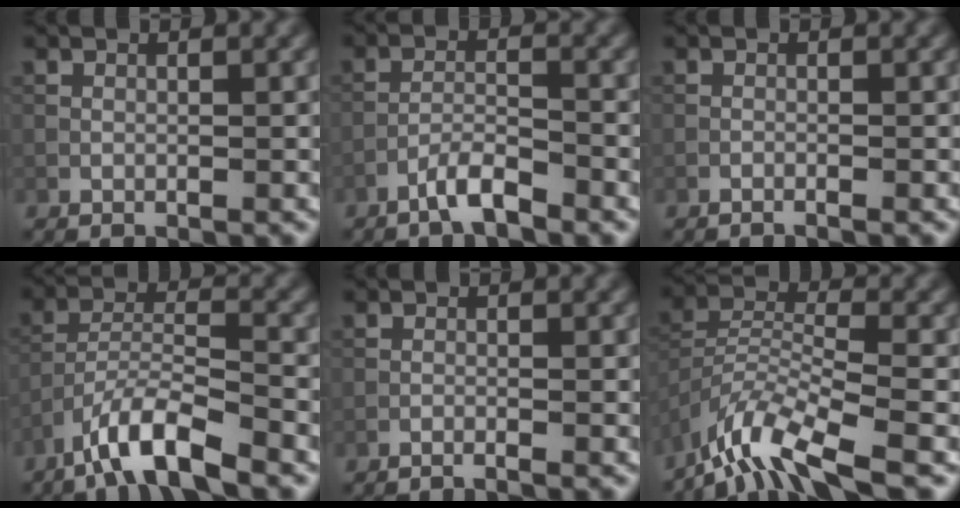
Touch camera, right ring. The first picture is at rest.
{"total": 2.9, "force": [-2.3, 0.4, 1.7], "torque": [-0.031, 0.008, -0.048]}
{"total": 0.7, "force": [-0.6, 0.0, 0.3], "torque": [-0.008, 0.004, -0.015]}
{"total": 6.4, "force": [-4.7, 1.3, 4.2], "torque": [-0.074, 0.001, -0.091]}
{"total": 1.0, "force": [-0.9, 0.0, 0.5], "torque": [-0.011, 0.005, -0.022]}
{"total": 7.9, "force": [-6.4, 1.7, 4.3], "torque": [-0.078, -0.007, -0.130]}